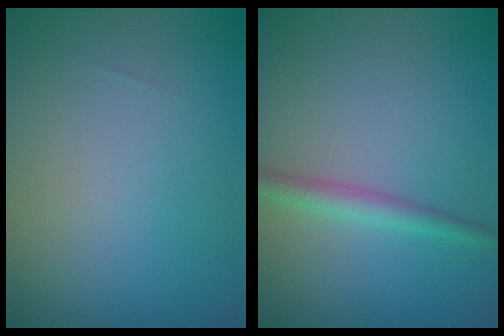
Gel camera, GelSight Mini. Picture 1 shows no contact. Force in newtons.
{"total": 2.1, "press": 2.1, "slide": 0.0}